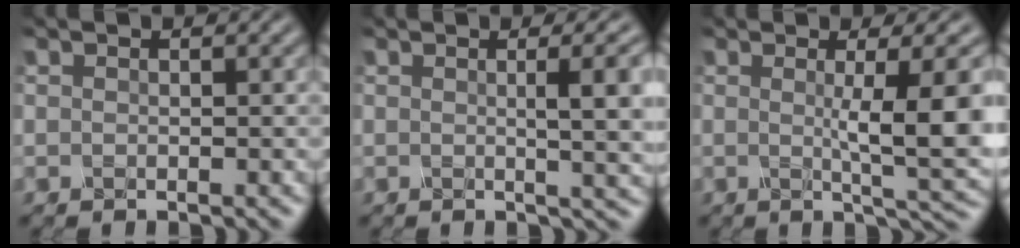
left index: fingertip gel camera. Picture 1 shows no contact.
{"total": 4.9, "force": [0.9, 1.3, 4.7], "torque": [-0.053, 0.002, 0.013]}
{"total": 6.6, "force": [0.3, 1.1, 6.5], "torque": [-0.094, -0.002, 0.007]}